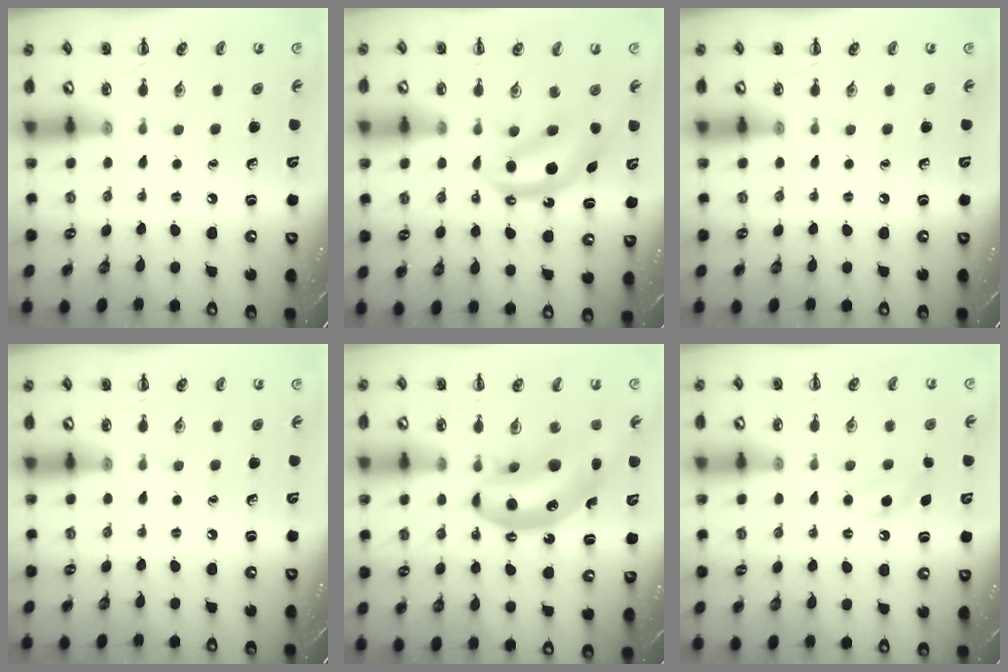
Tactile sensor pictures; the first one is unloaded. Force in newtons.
{"total": 7.8, "press": 7.7, "slide": 1.3}
{"total": 0.0}
{"total": 0.0}
{"total": 12.3, "press": 12.0, "slide": 2.8}
{"total": 5.6, "press": 5.4, "slide": 1.5}